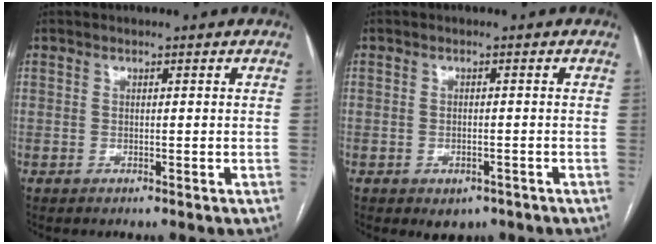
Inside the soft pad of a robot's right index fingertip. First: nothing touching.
{"total": 3.0, "force": [-1.9, 1.8, 1.5], "torque": [-0.014, 0.000, -0.015]}